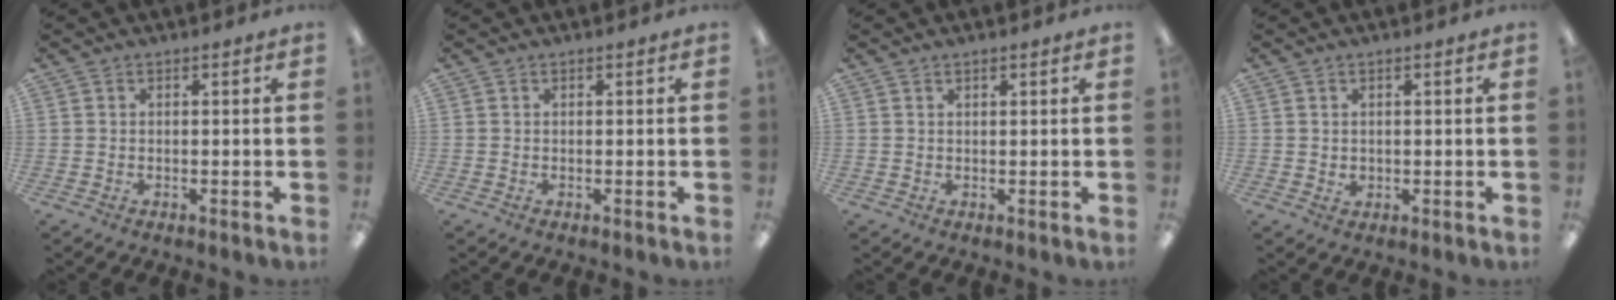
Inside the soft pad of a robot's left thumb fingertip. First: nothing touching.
{"total": 0.0}
{"total": 0.6, "force": [0.6, 0.2, 0.3], "torque": [-0.006, 0.001, 0.010]}
{"total": 1.3, "force": [0.6, 1.1, 0.4], "torque": [-0.001, 0.000, 0.009]}